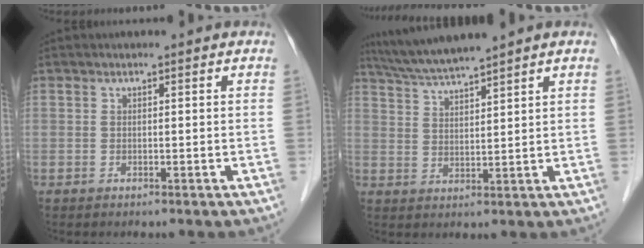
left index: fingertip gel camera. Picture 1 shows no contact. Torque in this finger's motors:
{"motor_torque": [-0.32, -0.58, 0.19, 0.07]}